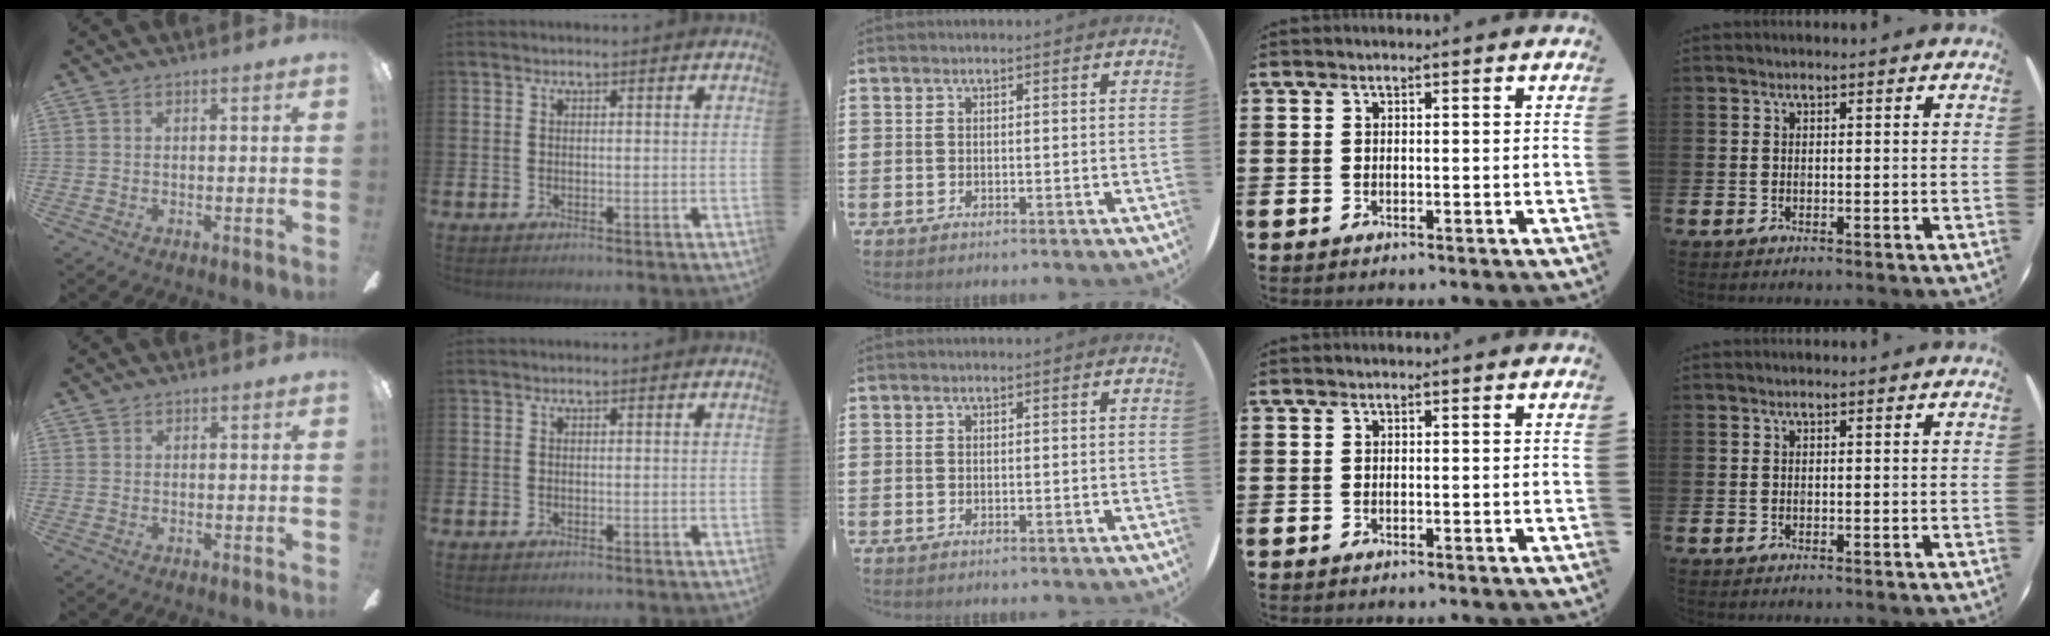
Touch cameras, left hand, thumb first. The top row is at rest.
{"thumb": {"total": 0.5, "force": [0.4, 0.3, -0.1], "torque": [0.004, 0.003, 0.007]}}